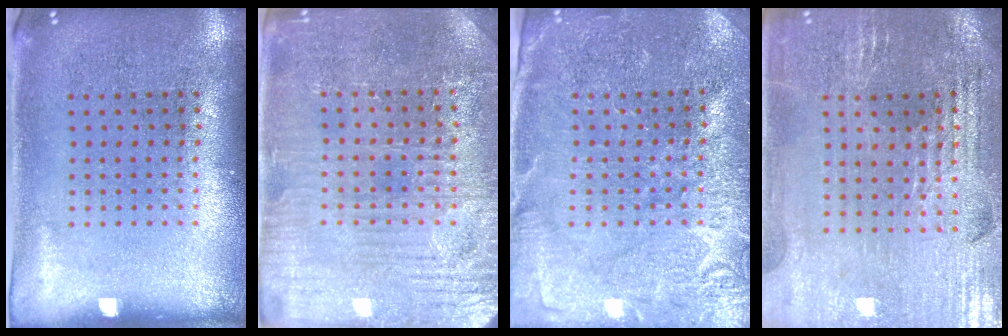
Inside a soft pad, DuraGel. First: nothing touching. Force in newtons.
{"total": 3.8, "press": 3.7, "slide": 0.6}
{"total": 3.5, "press": 3.4, "slide": 0.6}
{"total": 2.9, "press": 2.9, "slide": 0.5}